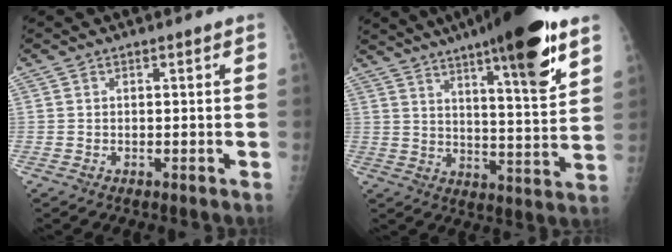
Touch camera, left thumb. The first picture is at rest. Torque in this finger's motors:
{"motor_torque": [2.02, 1.25, 1.74, -1.03, 0.45]}